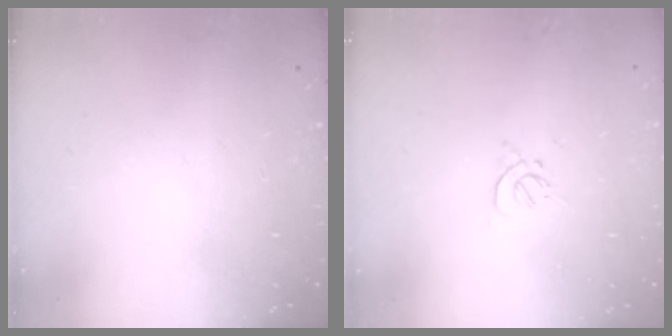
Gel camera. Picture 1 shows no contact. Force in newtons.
{"total": 1.7, "press": 1.7, "slide": 0.5}